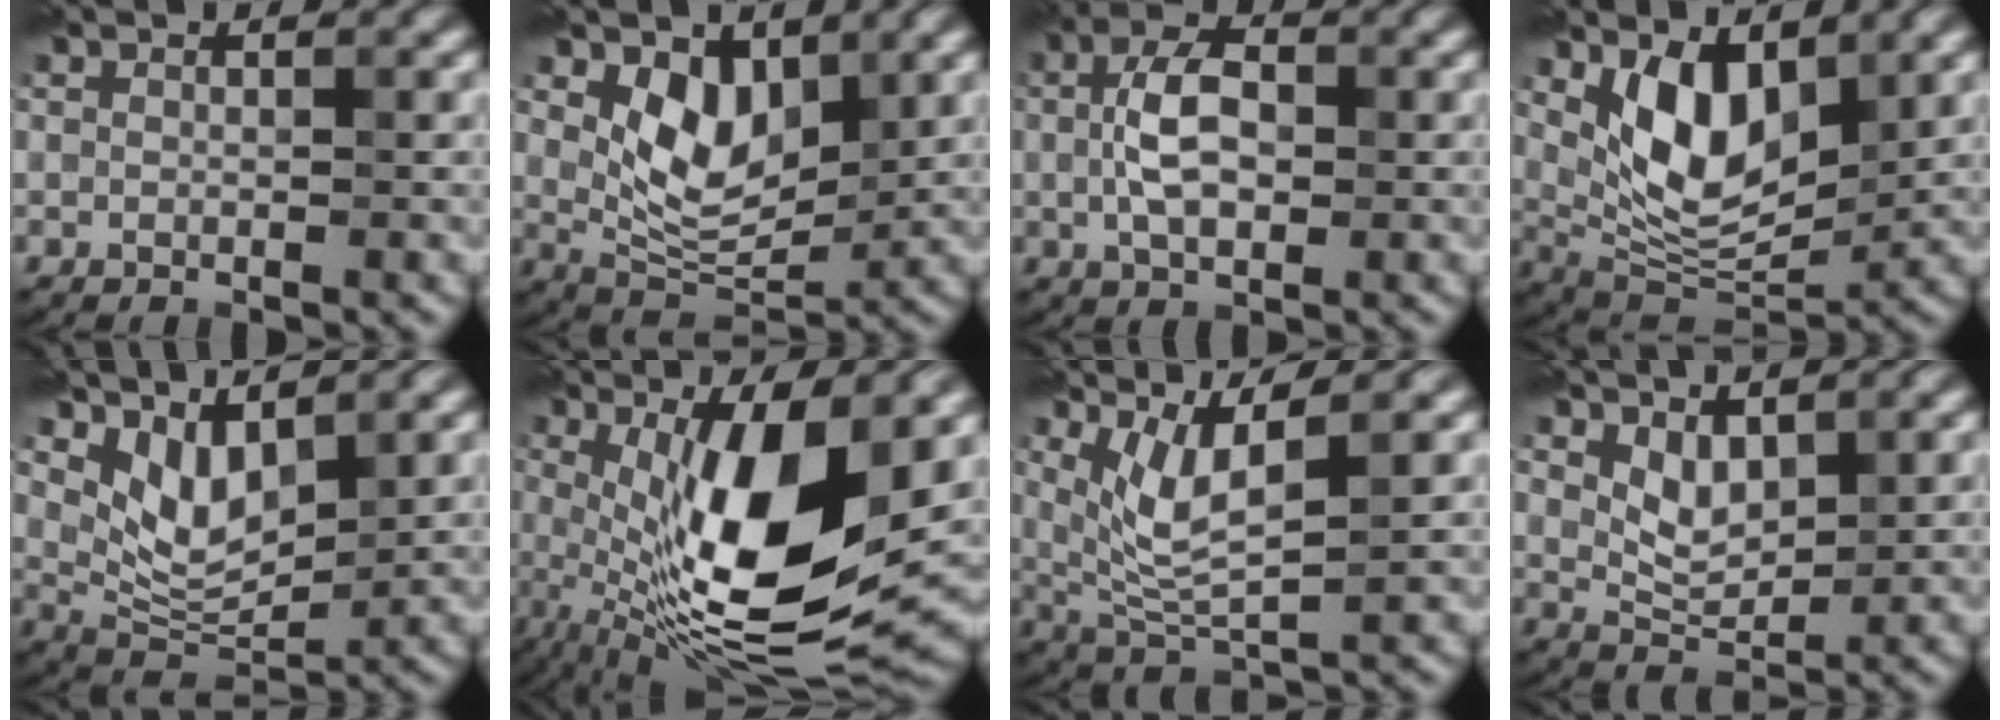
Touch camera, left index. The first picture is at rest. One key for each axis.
{"total": 5.3, "fx": 2.1, "fy": 3.1, "fz": 3.7, "tx": -0.070, "ty": -0.010, "tz": 0.039}
{"total": 4.9, "fx": 0.2, "fy": 2.9, "fz": 4.0, "tx": -0.077, "ty": 0.009, "tz": -0.002}
{"total": 6.7, "fx": 2.6, "fy": 3.4, "fz": 5.1, "tx": -0.093, "ty": -0.016, "tz": 0.052}
{"total": 4.7, "fx": 2.5, "fy": 2.3, "fz": 3.3, "tx": -0.066, "ty": -0.014, "tz": 0.049}
{"total": 12.9, "fx": 1.3, "fy": 3.8, "fz": 12.3, "tx": -0.206, "ty": -0.012, "tz": 0.026}
{"total": 4.7, "fx": 2.0, "fy": 1.3, "fz": 4.1, "tx": -0.092, "ty": -0.008, "tz": 0.047}
{"total": 2.7, "fx": 1.5, "fy": 1.4, "fz": 1.7, "tx": -0.035, "ty": -0.006, "tz": 0.034}